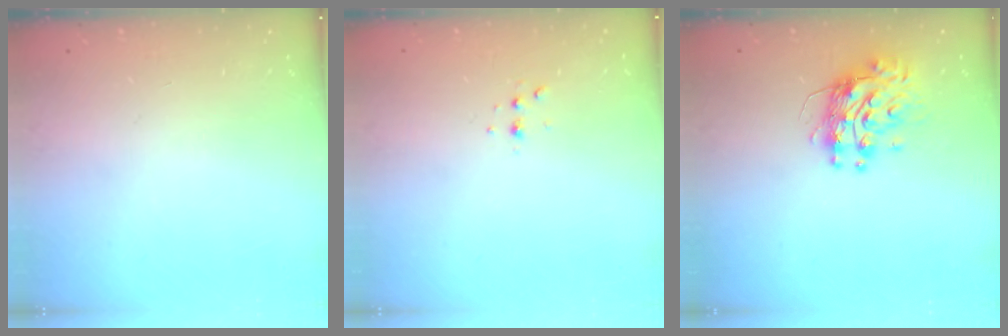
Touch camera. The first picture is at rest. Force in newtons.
{"total": 2.8, "press": 2.8, "slide": 0.7}
{"total": 9.1, "press": 9.1, "slide": 0.8}